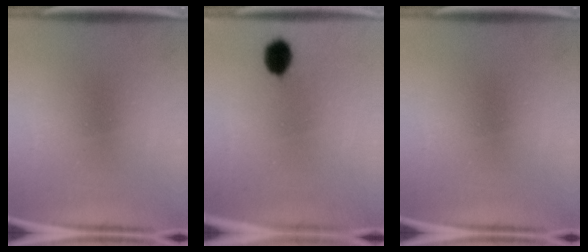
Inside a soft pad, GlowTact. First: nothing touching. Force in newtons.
{"total": 5.3}
{"total": 0.0}